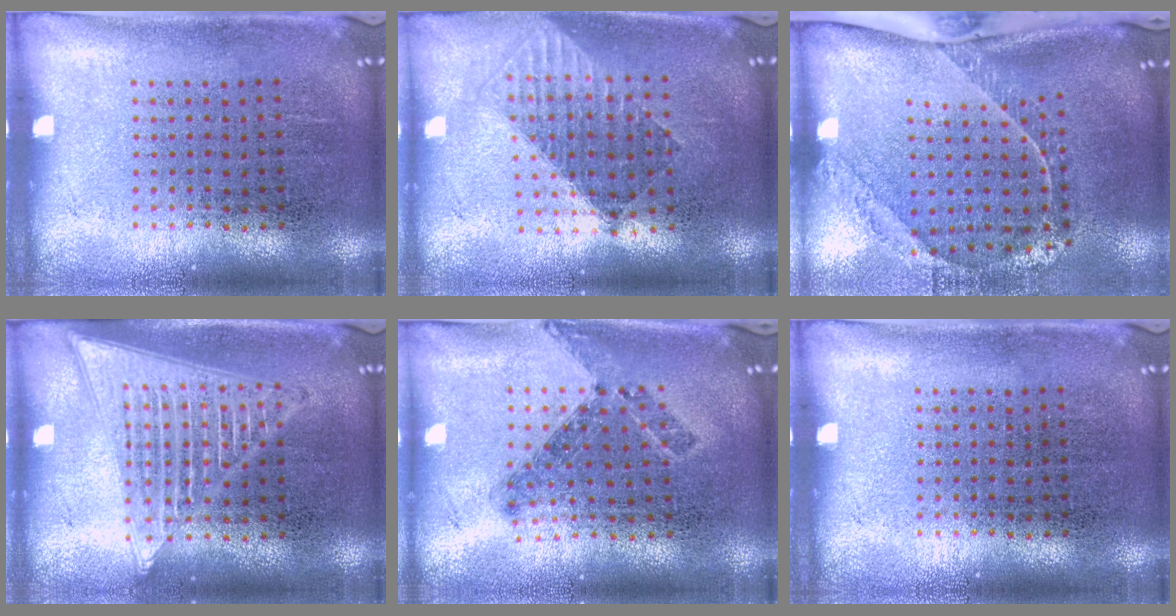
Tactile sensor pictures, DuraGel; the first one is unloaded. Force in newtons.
{"total": 1.5, "press": 1.3, "slide": 0.8}
{"total": 2.4, "press": 1.7, "slide": 1.8}
{"total": 2.2, "press": 2.2, "slide": 0.3}
{"total": 0.8, "press": 0.7, "slide": 0.4}
{"total": 0.0}